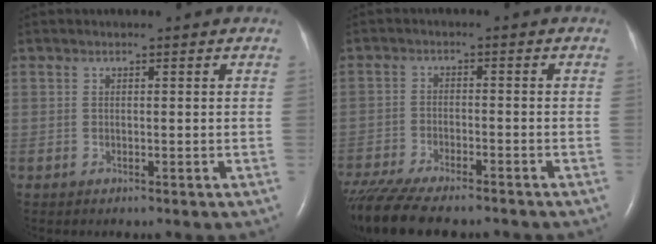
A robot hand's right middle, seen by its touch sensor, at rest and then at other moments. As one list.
[{"total": 13.1, "force": [-11.0, 2.7, 6.5], "torque": [-0.116, -0.020, -0.173]}]